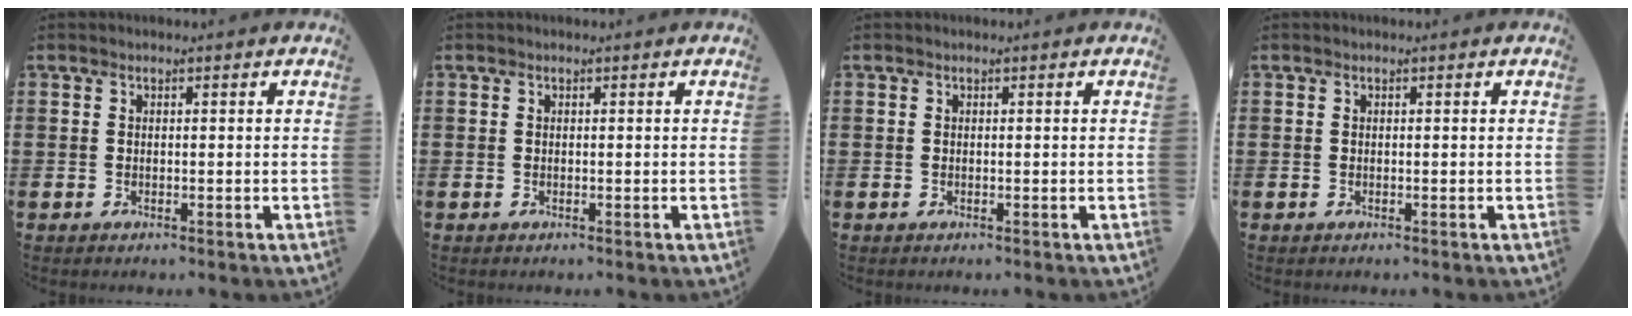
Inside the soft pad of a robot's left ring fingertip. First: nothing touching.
{"total": 0.0}
{"total": 0.0}
{"total": 0.0}